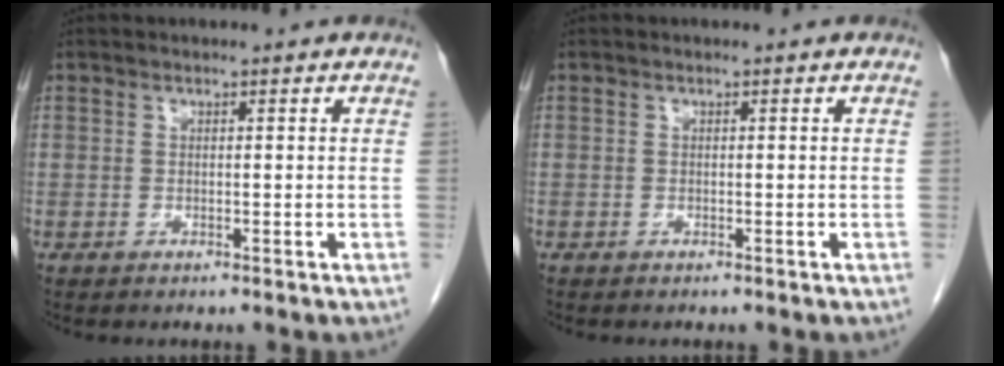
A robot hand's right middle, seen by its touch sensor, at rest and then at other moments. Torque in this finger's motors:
{"motor_torque": [0.85, -0.62, 0.16, -0.04]}